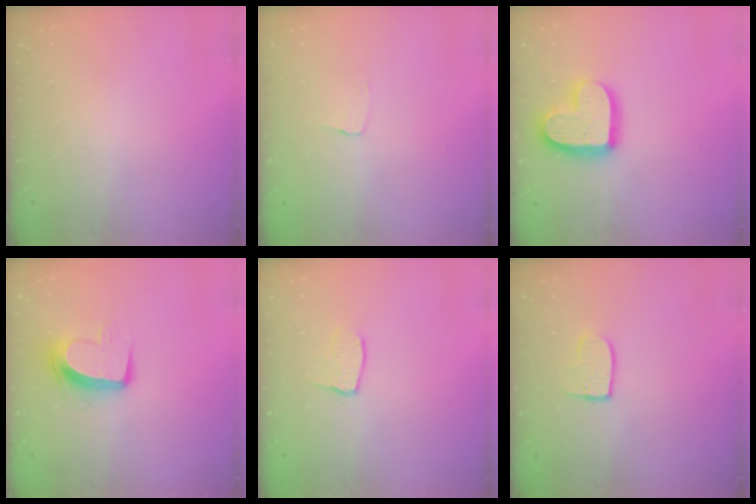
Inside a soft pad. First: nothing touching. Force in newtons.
{"total": 2.6, "press": 2.6, "slide": 0.2}
{"total": 16.4, "press": 16.4, "slide": 1.1}
{"total": 10.8, "press": 10.7, "slide": 0.7}
{"total": 3.0, "press": 3.0, "slide": 0.2}
{"total": 7.0, "press": 7.0, "slide": 0.4}